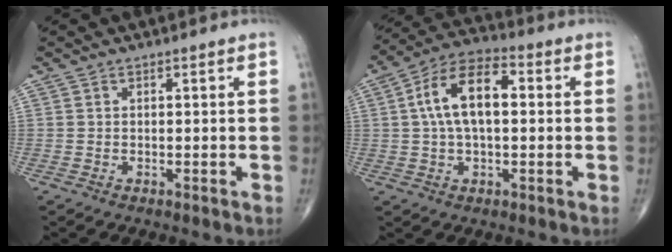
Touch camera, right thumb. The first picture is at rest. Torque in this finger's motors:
{"motor_torque": [0.67, 2.97, 1.37, 0.22, 0.19]}